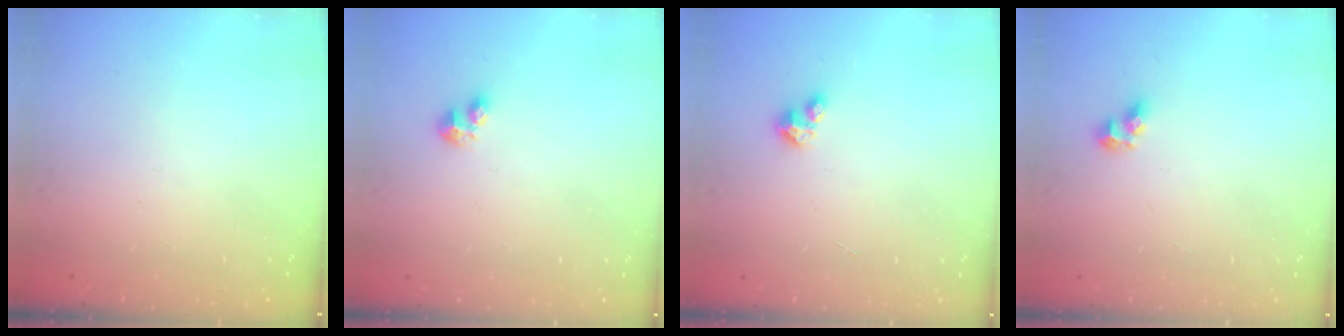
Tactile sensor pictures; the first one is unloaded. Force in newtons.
{"total": 2.3, "press": 2.2, "slide": 0.5}
{"total": 2.7, "press": 2.7, "slide": 0.3}
{"total": 5.2, "press": 5.2, "slide": 0.4}